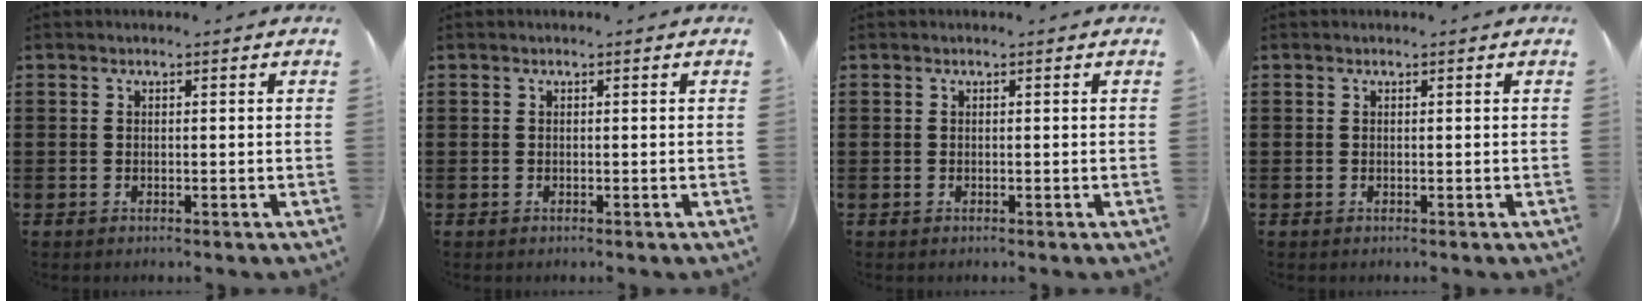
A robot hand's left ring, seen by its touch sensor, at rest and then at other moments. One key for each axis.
{"total": 0.0}
{"total": 0.0}
{"total": 0.0}